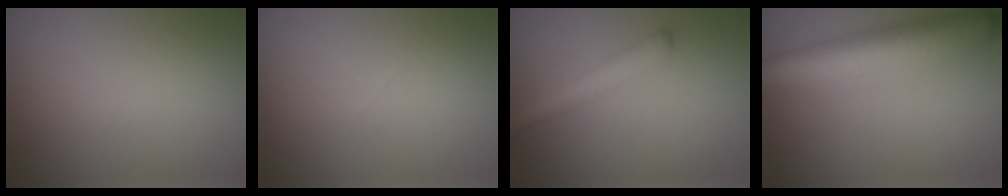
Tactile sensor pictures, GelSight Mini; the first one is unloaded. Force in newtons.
{"total": 0.0}
{"total": 2.7, "press": 2.7, "slide": 0.0}
{"total": 8.6, "press": 8.5, "slide": 0.6}